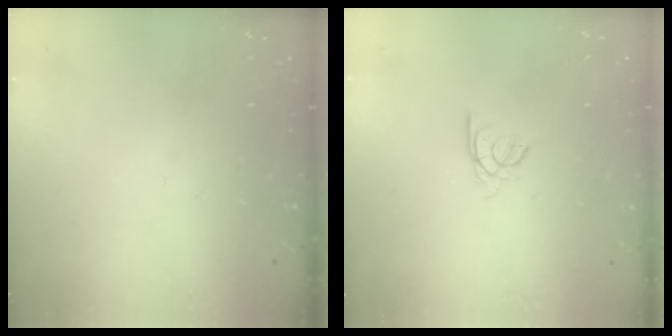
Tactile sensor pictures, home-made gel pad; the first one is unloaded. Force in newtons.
{"total": 2.4, "press": 2.4, "slide": 0.4}